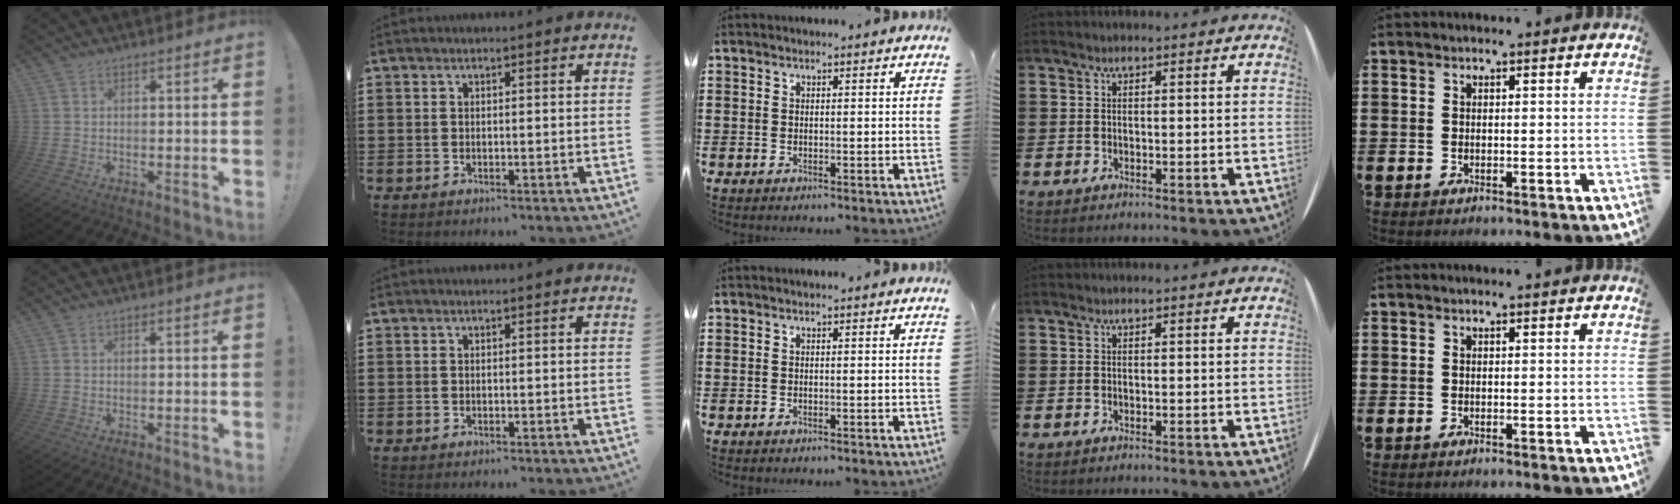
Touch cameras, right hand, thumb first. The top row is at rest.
{}